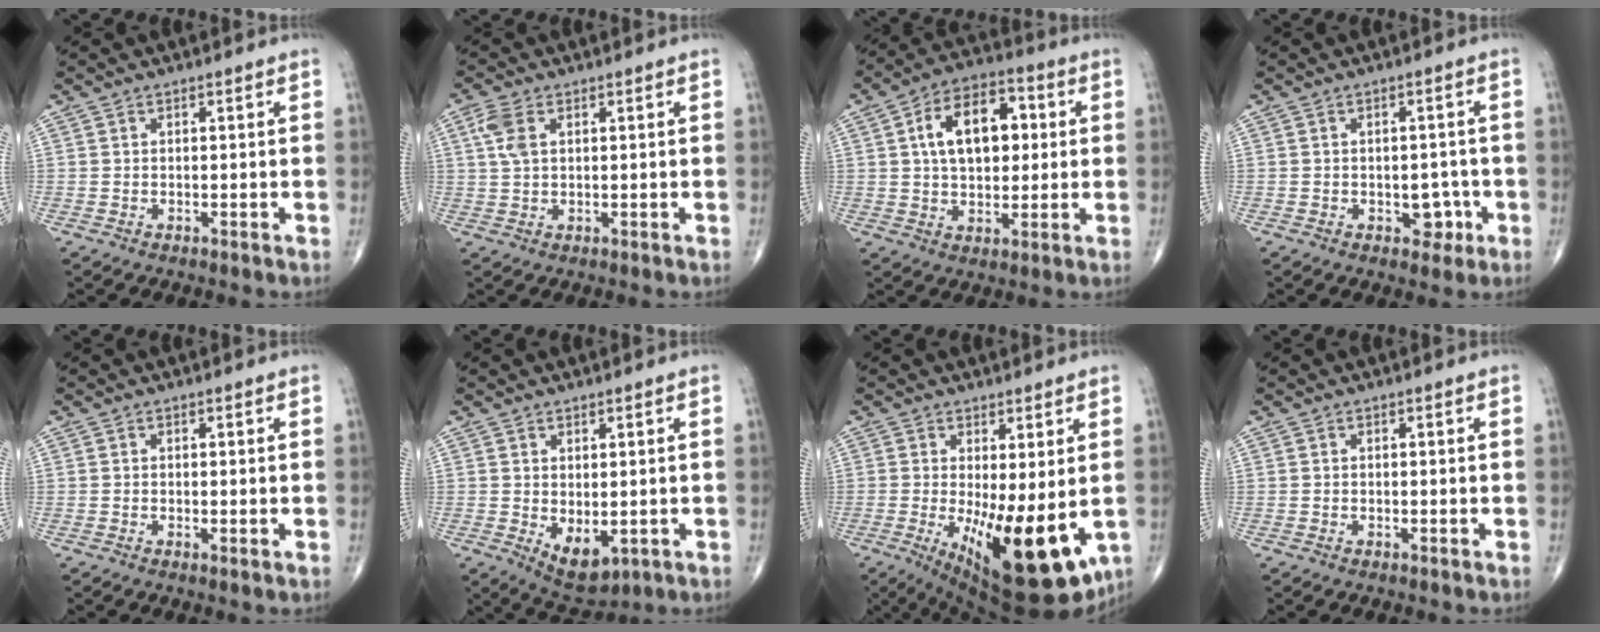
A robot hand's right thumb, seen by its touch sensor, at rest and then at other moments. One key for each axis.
{"total": 4.6, "fx": 1.5, "fy": 2.5, "fz": 3.5, "tx": -0.088, "ty": 0.009, "tz": 0.031}
{"total": 14.3, "fx": 3.0, "fy": 8.4, "fz": 11.1, "tx": -0.157, "ty": 0.012, "tz": 0.043}
{"total": 4.0, "fx": -1.3, "fy": 2.8, "fz": 2.5, "tx": -0.006, "ty": 0.010, "tz": -0.015}
{"total": 0.7, "fx": -0.1, "fy": 0.2, "fz": 0.6, "tx": -0.015, "ty": -0.004, "tz": -0.003}
{"total": 6.4, "fx": -1.1, "fy": 3.5, "fz": 5.3, "tx": -0.069, "ty": -0.007, "tz": 0.003}
{"total": 17.1, "fx": -3.1, "fy": 6.1, "fz": 15.6, "tx": -0.213, "ty": -0.035, "tz": -0.022}
{"total": 0.0}